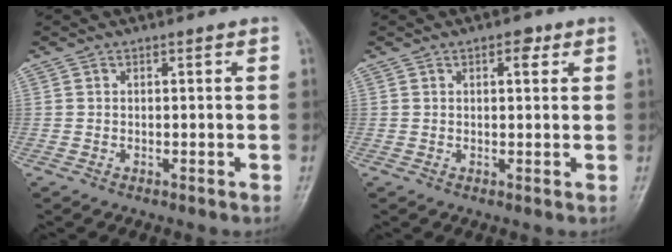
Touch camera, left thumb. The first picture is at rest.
{"total": 2.4, "force": [1.2, 1.2, 1.7], "torque": [-0.016, -0.001, 0.013]}